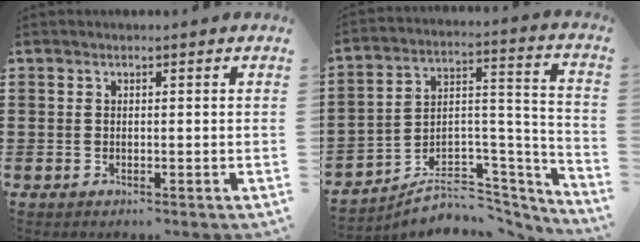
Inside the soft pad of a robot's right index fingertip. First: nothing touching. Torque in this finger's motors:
{"motor_torque": [-1.50, 0.64, -1.05, -0.21]}